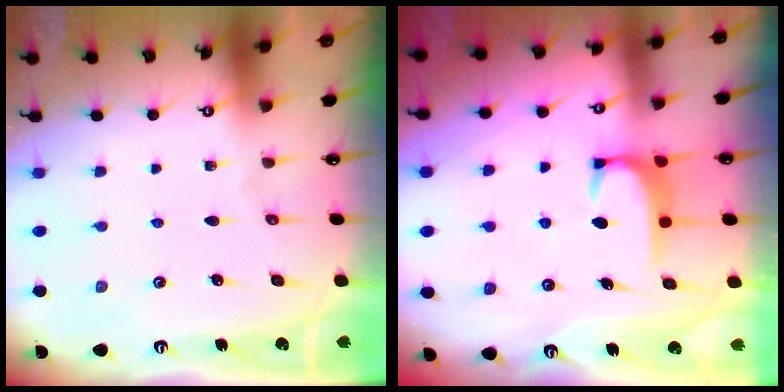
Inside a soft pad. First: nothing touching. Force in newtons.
{"total": 2.2, "press": 2.1, "slide": 0.5}